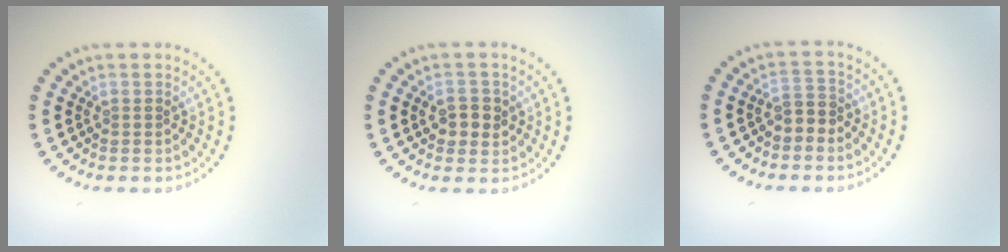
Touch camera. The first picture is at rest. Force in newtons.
{"total": 2.4, "press": 2.3, "slide": 0.4}
{"total": 1.7, "press": 1.5, "slide": 0.8}